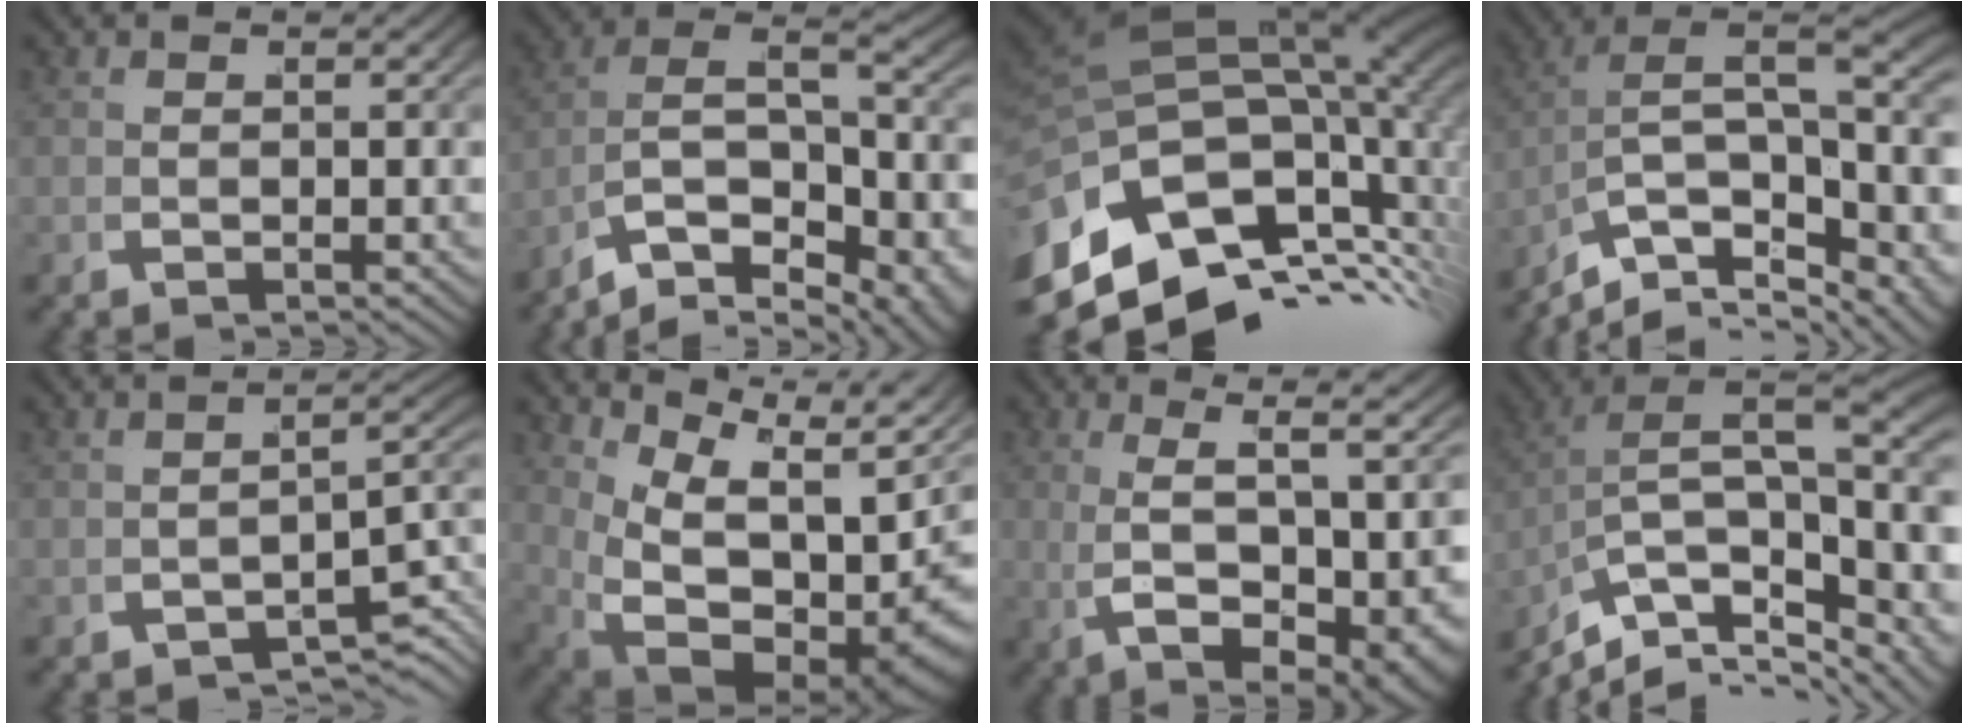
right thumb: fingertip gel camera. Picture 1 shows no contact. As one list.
[{"total": 13.6, "force": [-3.2, 9.2, 9.4], "torque": [-0.202, -0.053, -0.041]}, {"total": 23.4, "force": [-2.4, 16.6, 16.3], "torque": [-0.284, -0.015, -0.037]}, {"total": 13.3, "force": [-2.2, 9.0, 9.5], "torque": [-0.174, -0.044, -0.024]}, {"total": 4.5, "force": [-2.6, 1.9, 3.2], "torque": [-0.035, -0.001, -0.029]}, {"total": 15.4, "force": [-1.0, 9.5, 12.0], "torque": [-0.196, -0.035, 0.010]}, {"total": 9.4, "force": [0.7, 3.8, 8.5], "torque": [-0.152, -0.017, 0.032]}, {"total": 11.8, "force": [-2.0, 7.4, 9.0], "torque": [-0.143, -0.034, -0.022]}]